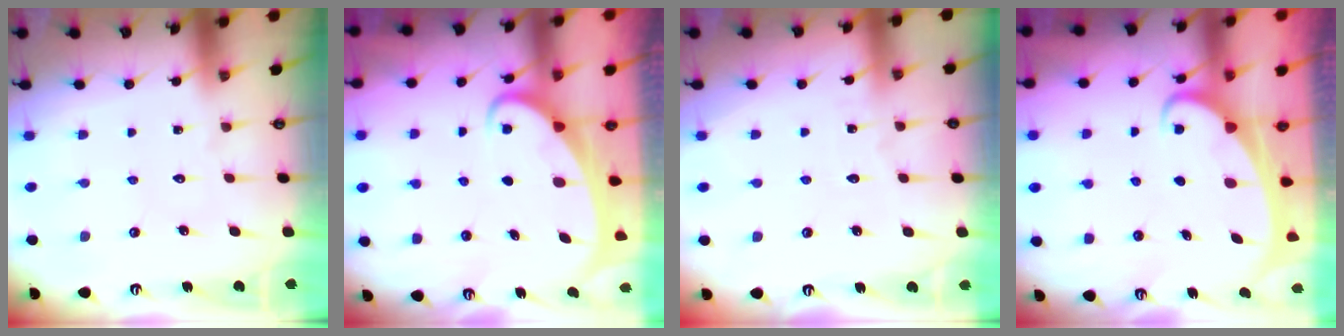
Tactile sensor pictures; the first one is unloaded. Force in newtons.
{"total": 2.7, "press": 2.7, "slide": 0.4}
{"total": 1.6, "press": 1.6, "slide": 0.2}
{"total": 2.2, "press": 2.2, "slide": 0.3}